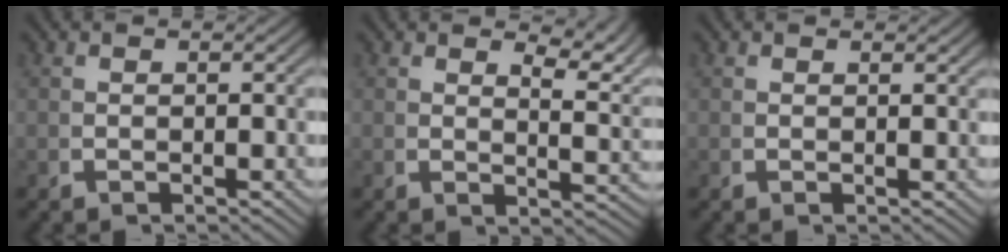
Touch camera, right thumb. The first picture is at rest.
{"total": 4.8, "force": [2.9, 1.5, 3.4], "torque": [-0.034, 0.000, 0.045]}
{"total": 0.7, "force": [0.6, 0.2, 0.2], "torque": [-0.002, -0.001, 0.009]}